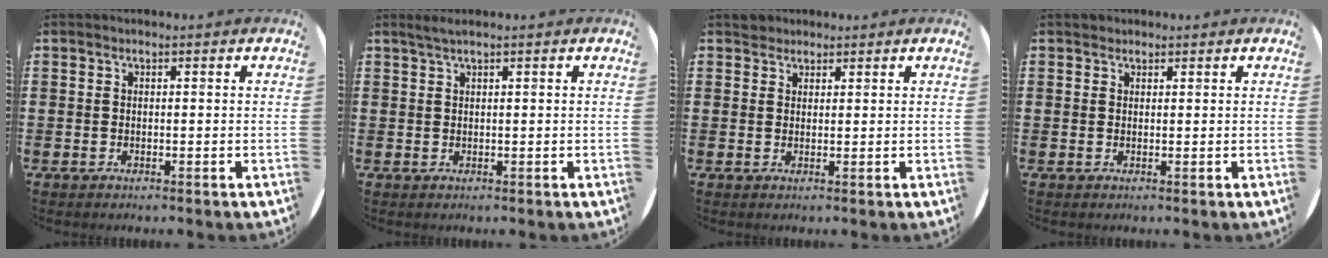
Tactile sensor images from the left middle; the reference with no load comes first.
{"total": 1.1, "force": [0.7, -0.1, 0.8], "torque": [-0.014, 0.002, 0.012]}
{"total": 1.6, "force": [1.5, 0.7, -0.1], "torque": [0.007, 0.001, 0.027]}
{"total": 0.8, "force": [0.7, 0.3, -0.1], "torque": [0.010, 0.000, 0.012]}